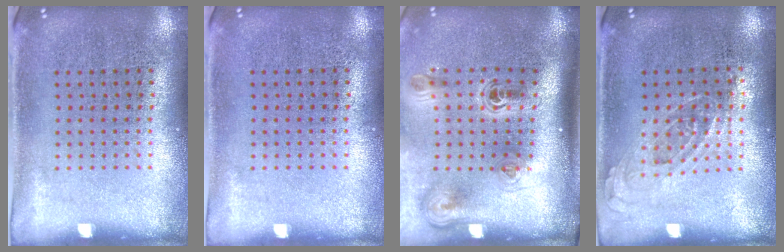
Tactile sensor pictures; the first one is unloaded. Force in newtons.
{"total": 0.0}
{"total": 2.3, "press": 1.5, "slide": 1.8}
{"total": 0.8, "press": 0.8, "slide": 0.3}